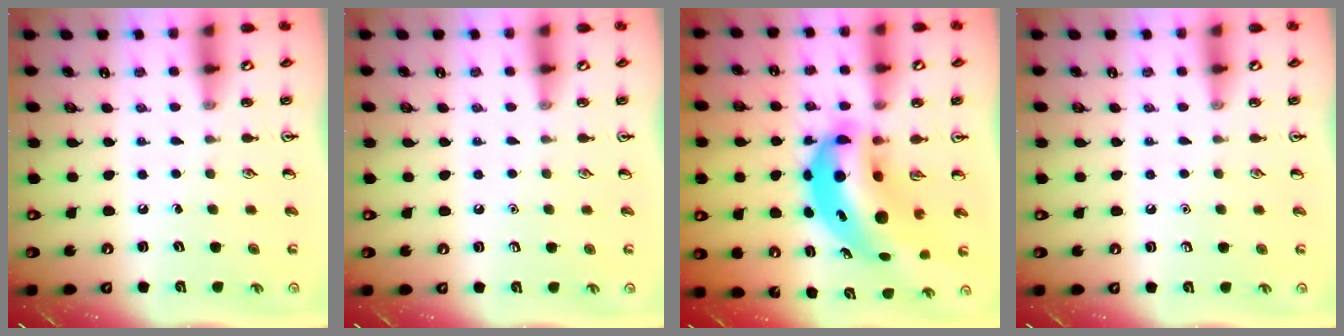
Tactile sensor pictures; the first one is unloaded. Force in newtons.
{"total": 0.0}
{"total": 13.4, "press": 12.9, "slide": 3.9}
{"total": 0.0}